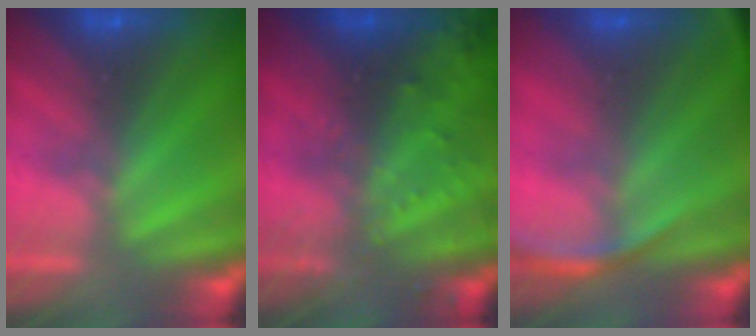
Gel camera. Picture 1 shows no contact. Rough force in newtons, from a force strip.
{"total": 9.3}
{"total": 2.6}